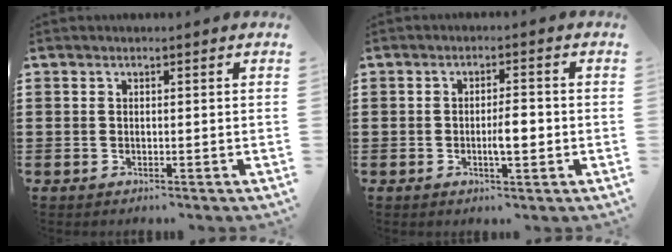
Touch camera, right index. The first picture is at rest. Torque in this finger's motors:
{"motor_torque": [1.13, 0.42, 0.17, 0.03]}